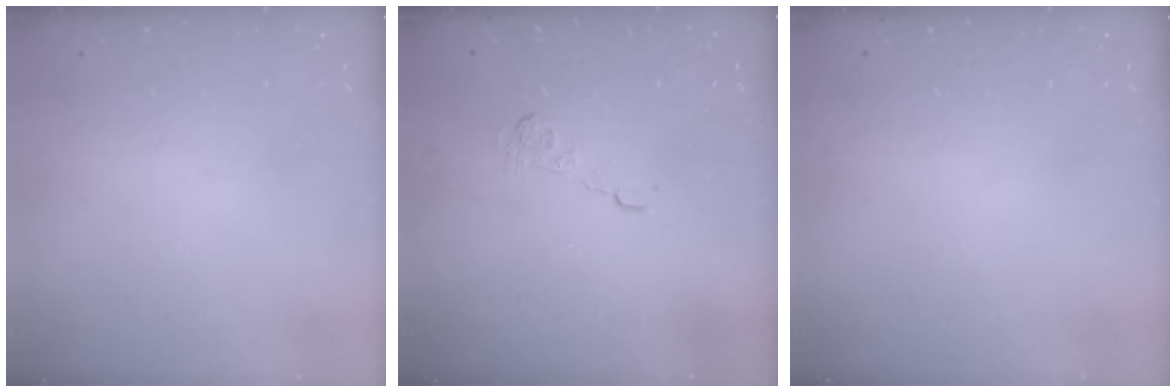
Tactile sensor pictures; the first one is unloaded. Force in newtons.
{"total": 4.1, "press": 4.1, "slide": 0.7}
{"total": 0.0}